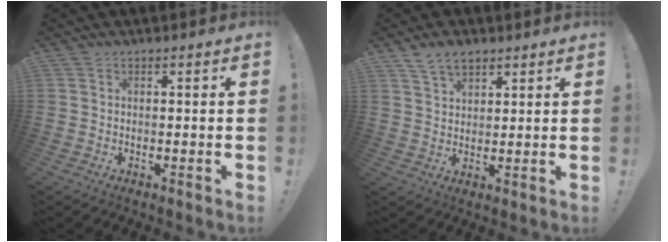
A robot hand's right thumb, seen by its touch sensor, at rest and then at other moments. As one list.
[{"total": 6.2, "force": [4.4, 3.3, 2.7], "torque": [-0.051, -0.014, 0.085]}]